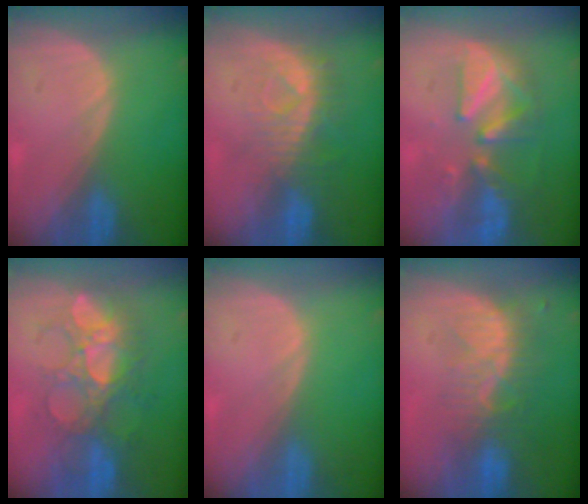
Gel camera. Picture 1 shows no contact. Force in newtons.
{"total": 8.0, "press": 7.2, "slide": 3.5}
{"total": 8.0, "press": 7.9, "slide": 1.5}
{"total": 8.8, "press": 8.7, "slide": 1.5}
{"total": 0.0}
{"total": 8.1, "press": 7.3, "slide": 3.6}